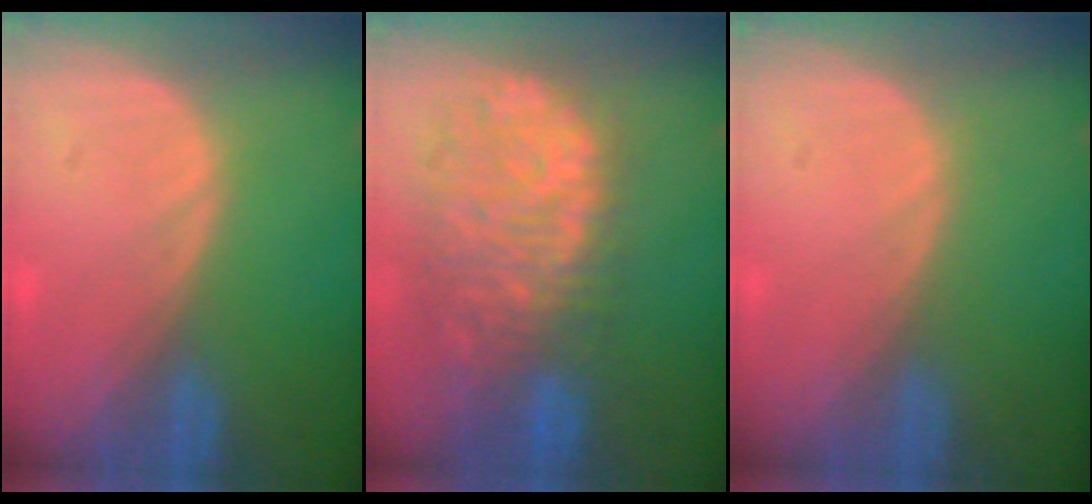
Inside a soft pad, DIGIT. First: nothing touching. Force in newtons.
{"total": 12.2, "press": 10.1, "slide": 6.9}
{"total": 0.0}